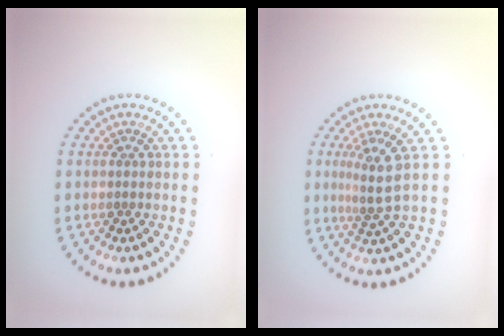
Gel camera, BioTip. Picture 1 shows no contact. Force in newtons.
{"total": 2.9, "press": 2.1, "slide": 2.1}